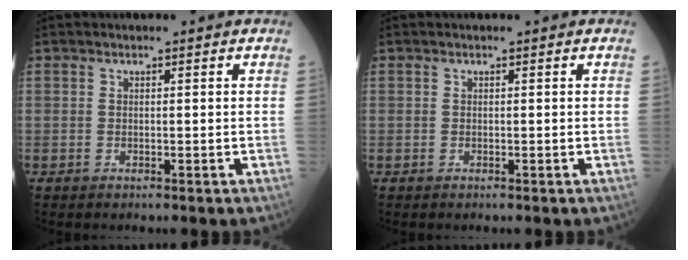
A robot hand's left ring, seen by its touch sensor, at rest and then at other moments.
{"total": 0.0}